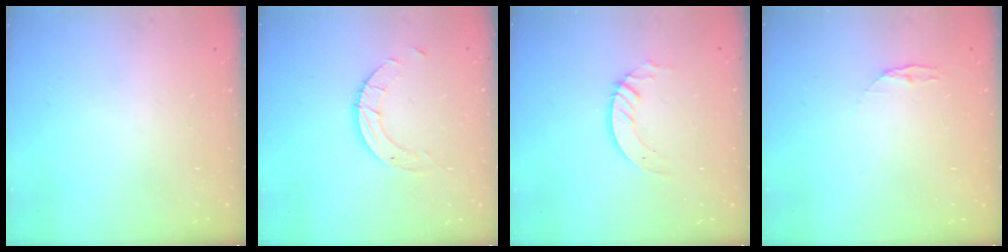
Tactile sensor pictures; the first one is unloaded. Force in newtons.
{"total": 4.9, "press": 4.9, "slide": 0.3}
{"total": 2.8, "press": 2.8, "slide": 0.2}
{"total": 3.8, "press": 3.7, "slide": 0.4}